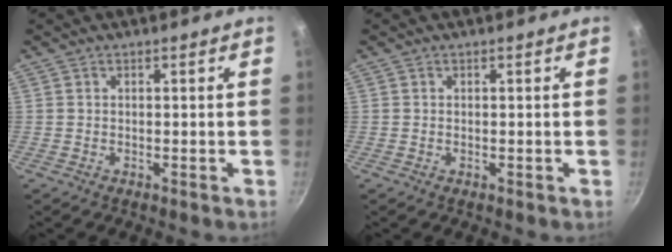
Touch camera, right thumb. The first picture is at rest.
{"total": 0.0}